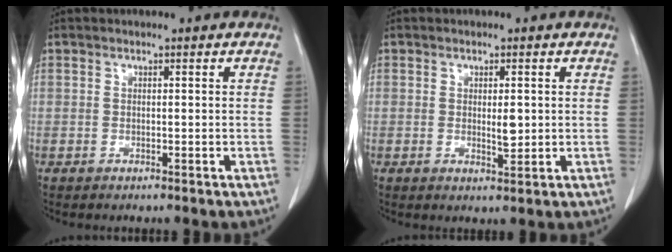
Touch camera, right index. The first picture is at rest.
{"total": 2.4, "force": [0.3, 0.8, 2.3], "torque": [-0.036, -0.004, 0.006]}